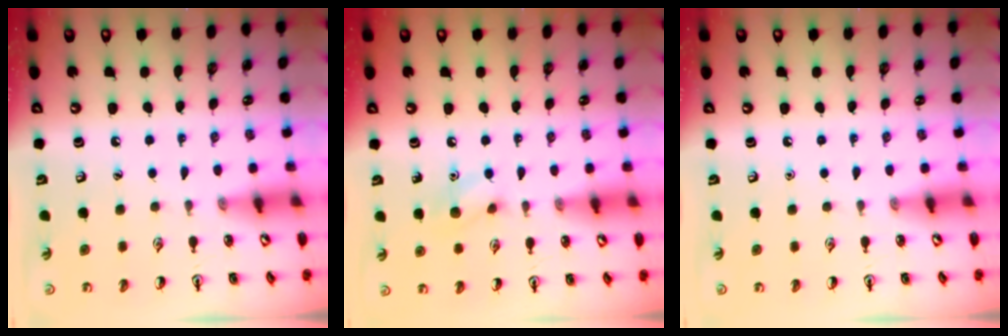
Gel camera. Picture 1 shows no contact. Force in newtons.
{"total": 7.3, "press": 7.2, "slide": 1.5}
{"total": 0.0}